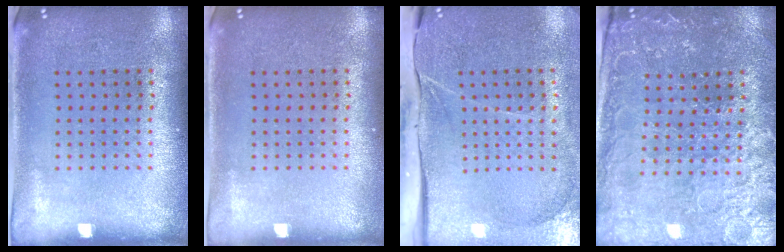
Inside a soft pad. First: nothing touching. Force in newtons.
{"total": 0.0}
{"total": 4.4, "press": 3.5, "slide": 2.6}
{"total": 3.2, "press": 3.2, "slide": 0.4}